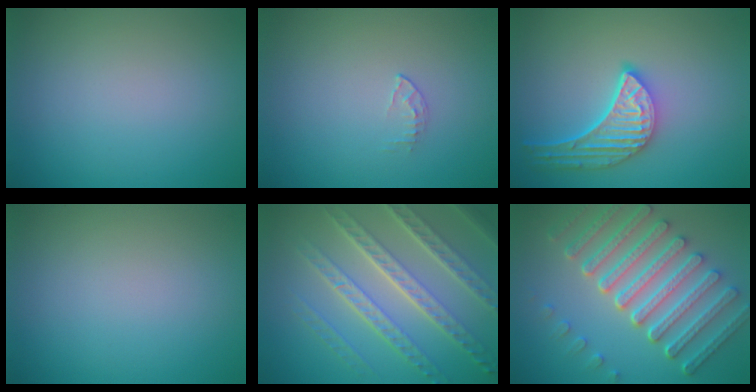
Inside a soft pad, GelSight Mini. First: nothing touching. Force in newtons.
{"total": 0.6, "press": 0.4, "slide": 0.4}
{"total": 5.4, "press": 4.3, "slide": 3.3}
{"total": 0.0}
{"total": 7.5, "press": 5.3, "slide": 5.3}
{"total": 8.4, "press": 6.4, "slide": 5.4}